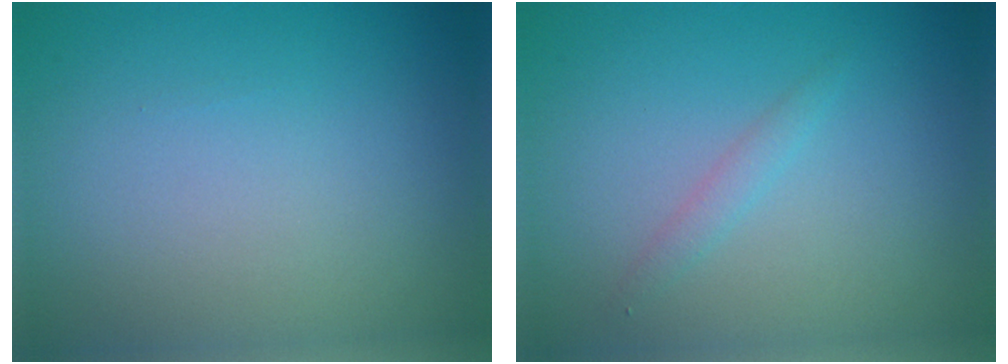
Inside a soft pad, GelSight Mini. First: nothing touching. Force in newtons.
{"total": 1.0, "press": 1.0, "slide": 0.1}